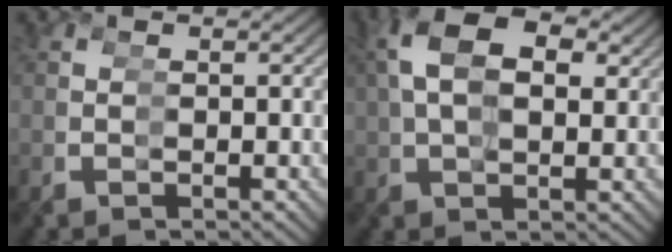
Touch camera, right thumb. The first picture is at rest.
{"total": 3.9, "force": [2.6, 1.9, 2.2], "torque": [-0.043, 0.020, 0.037]}